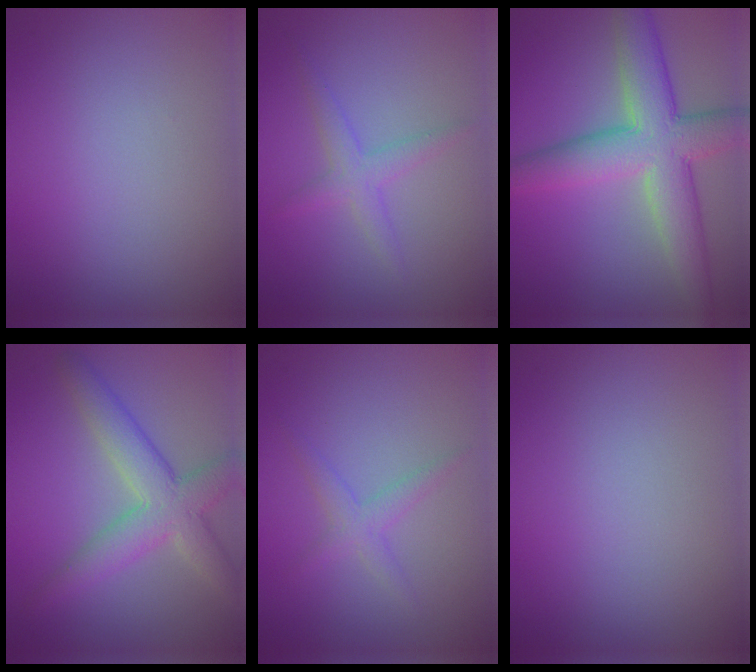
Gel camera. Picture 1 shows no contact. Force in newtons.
{"total": 2.1, "press": 2.1, "slide": 0.1}
{"total": 8.0, "press": 8.0, "slide": 0.3}
{"total": 5.4, "press": 5.4, "slide": 0.4}
{"total": 1.8, "press": 1.8, "slide": 0.1}
{"total": 0.0}